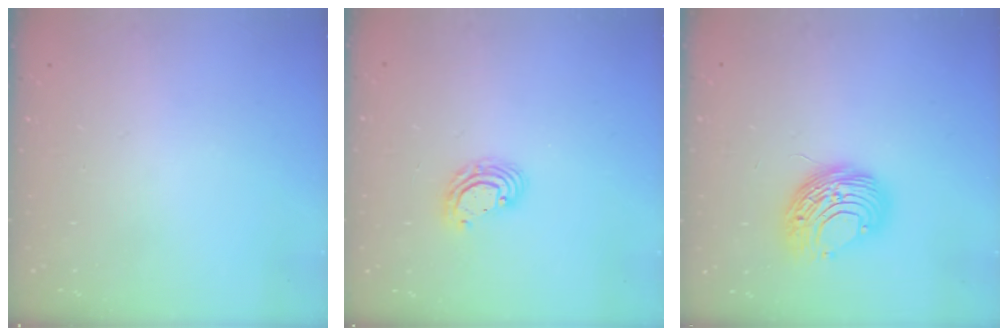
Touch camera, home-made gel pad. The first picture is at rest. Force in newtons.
{"total": 6.3, "press": 6.3, "slide": 0.8}
{"total": 10.1, "press": 10.1, "slide": 0.8}